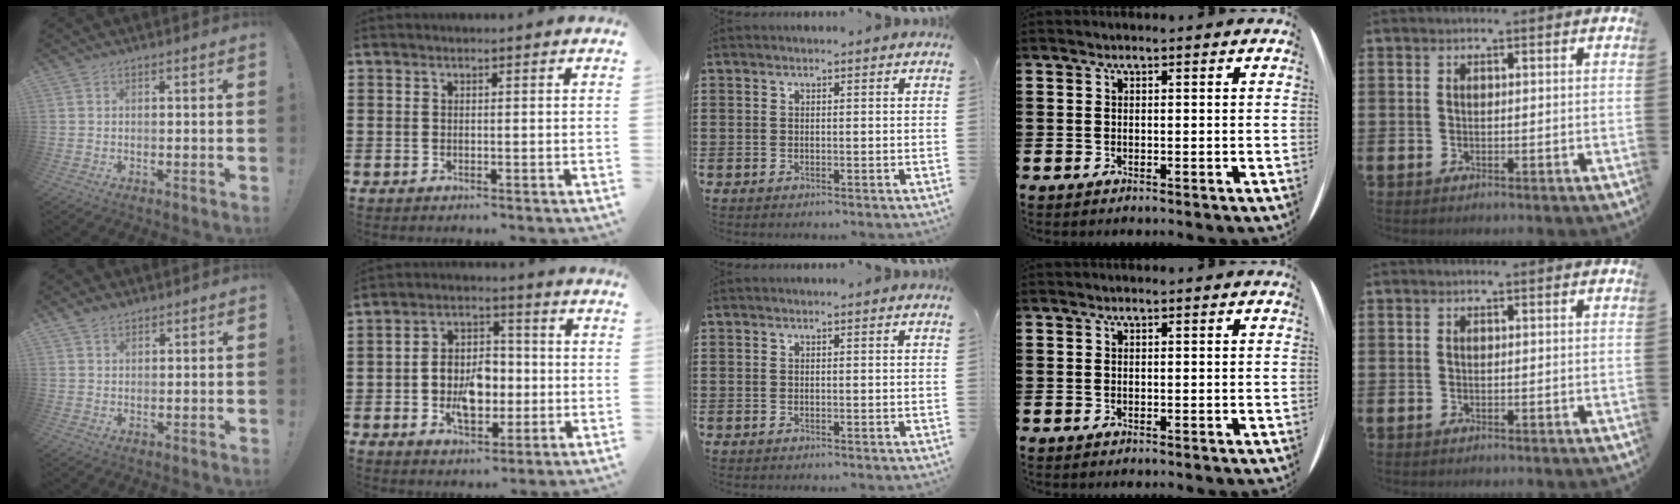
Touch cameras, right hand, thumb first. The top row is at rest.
{"thumb": {"total": 2.5, "force": [2.0, 1.2, 0.9], "torque": [-0.019, -0.007, 0.038]}, "index": {"total": 7.9, "force": [-1.5, 5.2, 5.8], "torque": [-0.103, 0.006, -0.031]}}